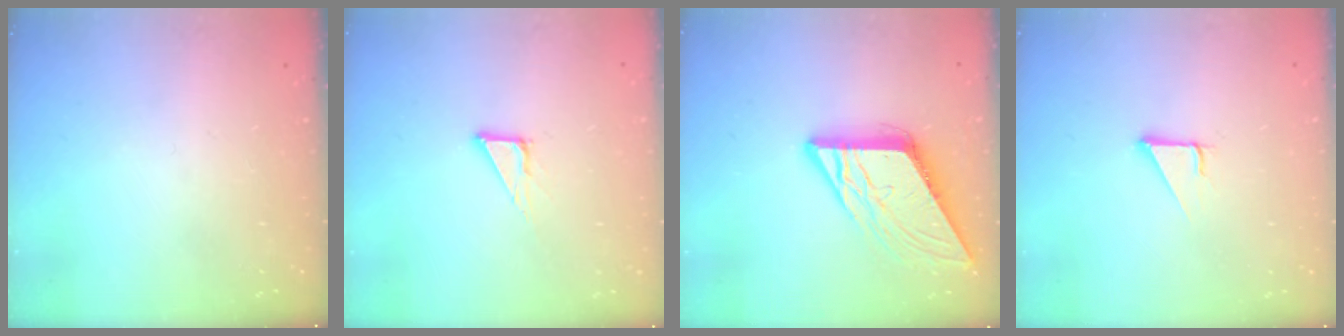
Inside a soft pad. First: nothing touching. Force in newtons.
{"total": 4.8, "press": 4.8, "slide": 0.3}
{"total": 10.5, "press": 10.4, "slide": 0.9}
{"total": 2.8, "press": 2.8, "slide": 0.1}